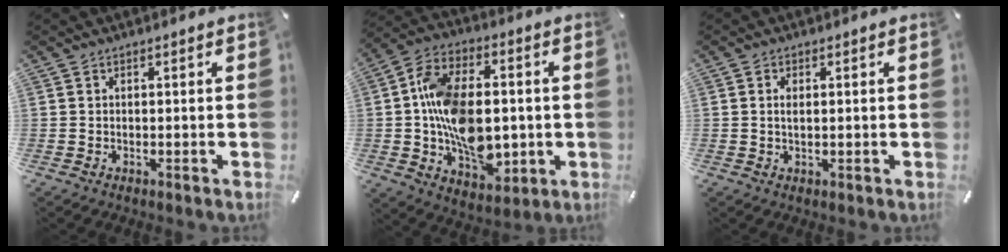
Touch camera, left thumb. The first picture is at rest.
{"total": 17.9, "force": [-1.4, 12.0, 13.2], "torque": [-0.251, 0.013, -0.022]}
{"total": 1.6, "force": [0.3, 0.9, 1.3], "torque": [-0.029, 0.004, 0.005]}